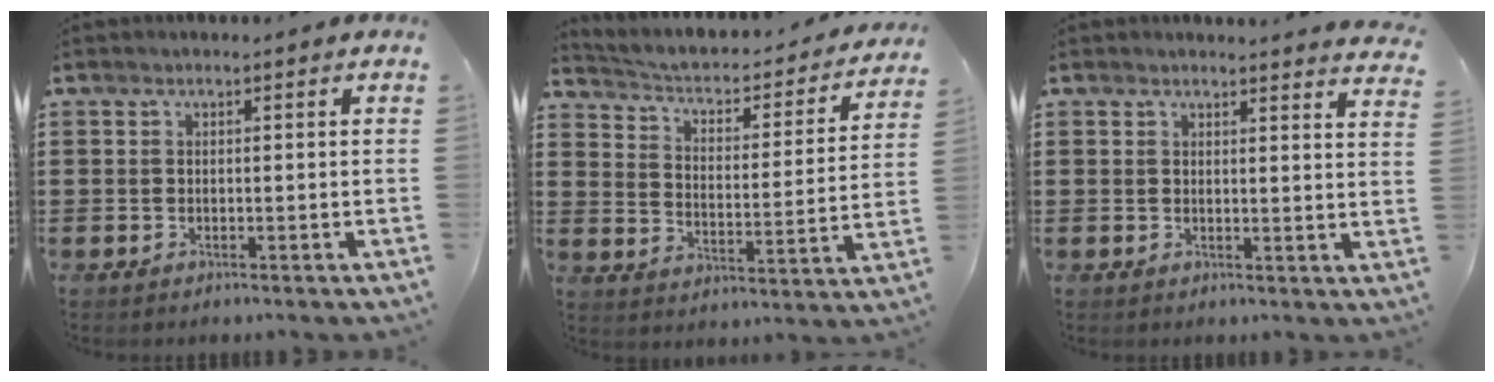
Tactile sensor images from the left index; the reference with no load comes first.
{"total": 2.5, "force": [1.8, 1.0, 1.3], "torque": [-0.042, -0.025, 0.019]}
{"total": 2.6, "force": [2.5, -0.3, 0.3], "torque": [-0.007, -0.015, 0.047]}